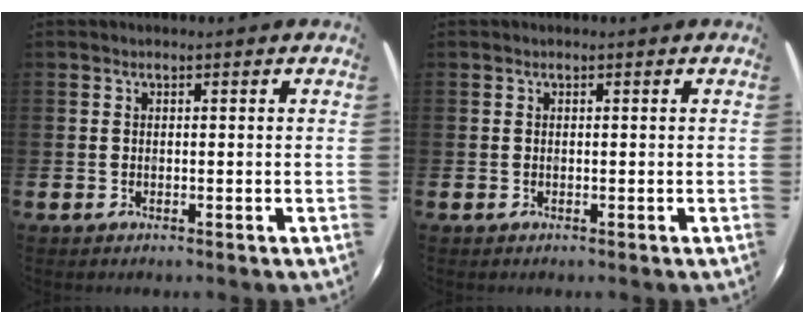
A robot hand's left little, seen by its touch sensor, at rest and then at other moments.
{"total": 0.0}